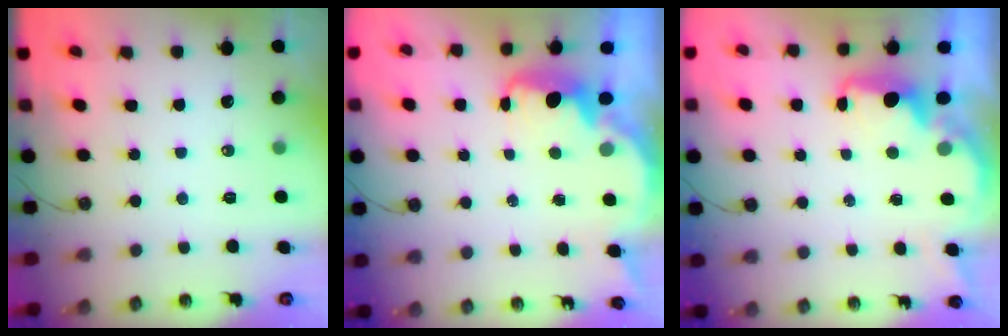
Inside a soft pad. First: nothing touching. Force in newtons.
{"total": 2.7, "press": 2.7, "slide": 0.4}
{"total": 2.2, "press": 2.0, "slide": 0.8}